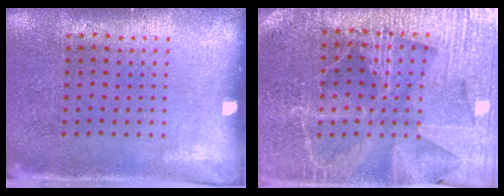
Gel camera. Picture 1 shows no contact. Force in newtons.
{"total": 4.1, "press": 3.9, "slide": 1.3}